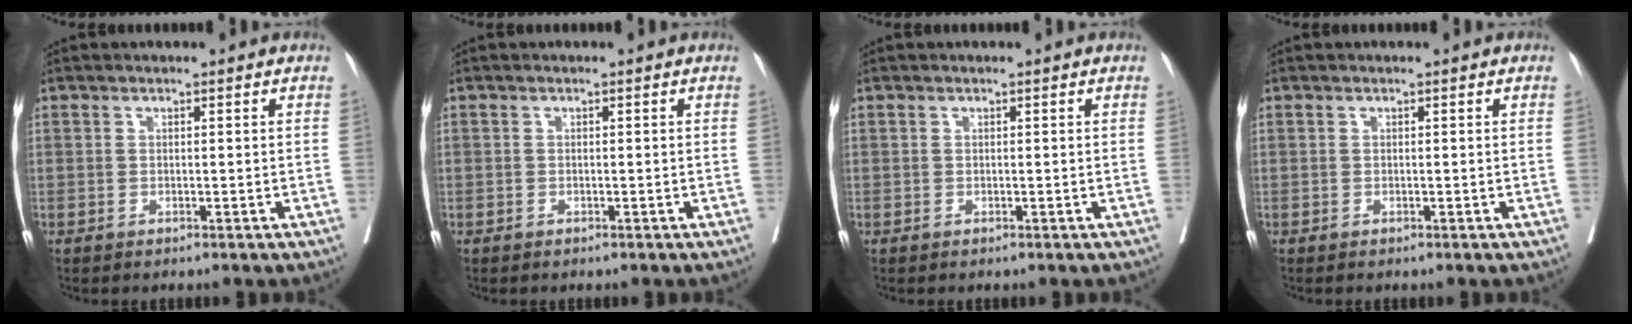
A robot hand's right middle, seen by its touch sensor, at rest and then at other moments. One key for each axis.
{"total": 1.1, "fx": -0.2, "fy": 1.0, "fz": -0.1, "tx": 0.009, "ty": 0.008, "tz": -0.009}
{"total": 0.0}
{"total": 0.0}